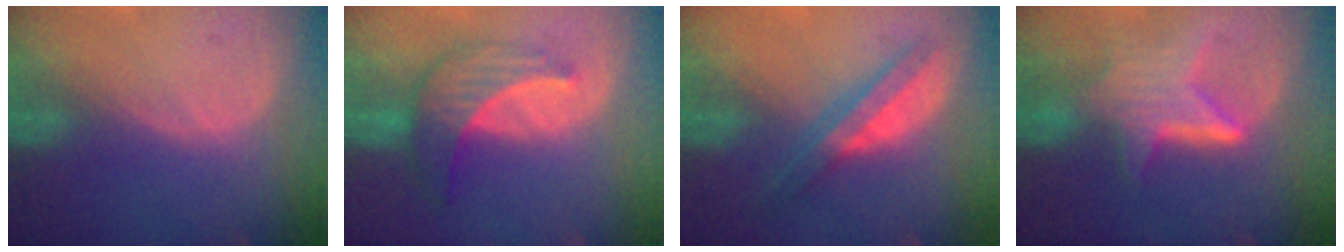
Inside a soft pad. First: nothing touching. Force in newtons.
{"total": 7.1, "press": 6.5, "slide": 2.8}
{"total": 6.0, "press": 5.4, "slide": 2.7}
{"total": 6.3, "press": 6.3, "slide": 0.5}